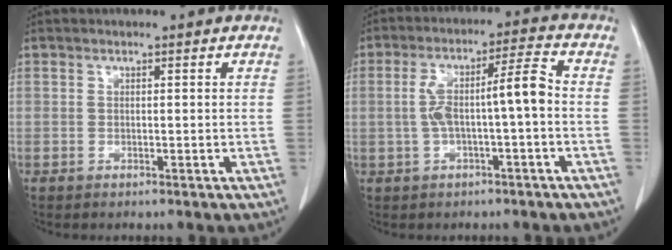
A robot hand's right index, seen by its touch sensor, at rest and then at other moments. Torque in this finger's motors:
{"motor_torque": [0.73, -0.12, 0.31, 0.11]}